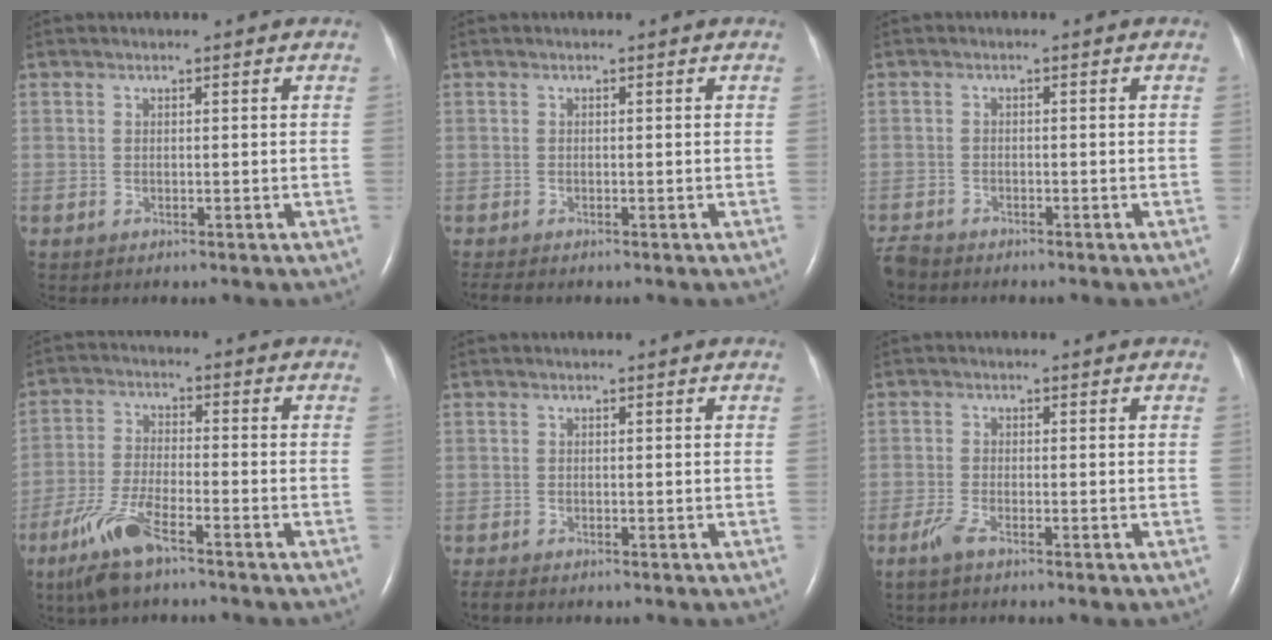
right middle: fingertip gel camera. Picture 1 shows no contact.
{"total": 1.0, "force": [-1.0, -0.1, 0.3], "torque": [-0.015, -0.006, -0.018]}
{"total": 2.8, "force": [-2.7, 0.7, 0.2], "torque": [-0.007, -0.010, -0.051]}
{"total": 8.6, "force": [-5.8, 1.3, 6.2], "torque": [-0.141, -0.019, -0.114]}
{"total": 1.5, "force": [-1.3, 0.3, 0.8], "torque": [-0.020, -0.008, -0.021]}
{"total": 2.4, "force": [-1.7, 0.3, 1.6], "torque": [-0.044, -0.005, -0.039]}